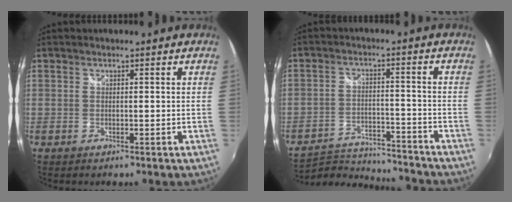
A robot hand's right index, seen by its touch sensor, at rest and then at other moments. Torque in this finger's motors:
{"motor_torque": [-0.11, -0.08, 0.07, 0.00]}